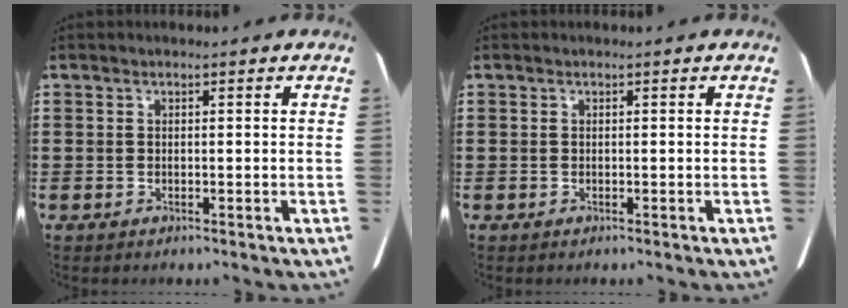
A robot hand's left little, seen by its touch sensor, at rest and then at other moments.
{"total": 0.0}